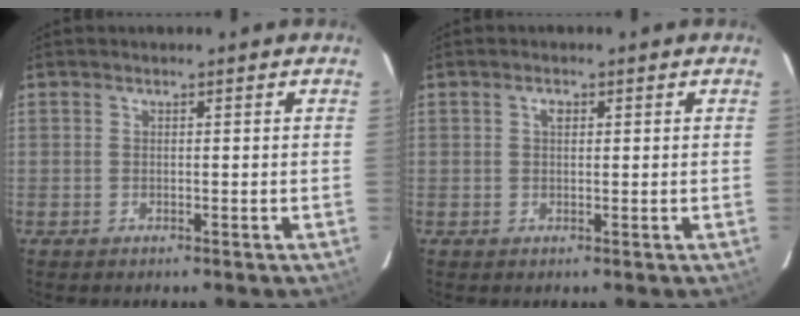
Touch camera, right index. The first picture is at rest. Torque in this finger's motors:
{"motor_torque": [0.09, 0.02, 0.05, 0.02]}